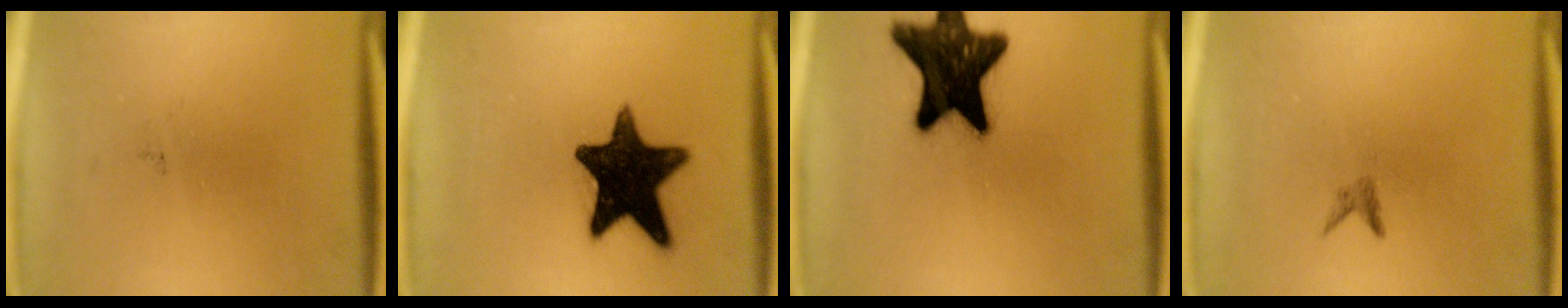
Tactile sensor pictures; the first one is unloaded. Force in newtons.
{"total": 16.1}
{"total": 19.0}
{"total": 0.8}